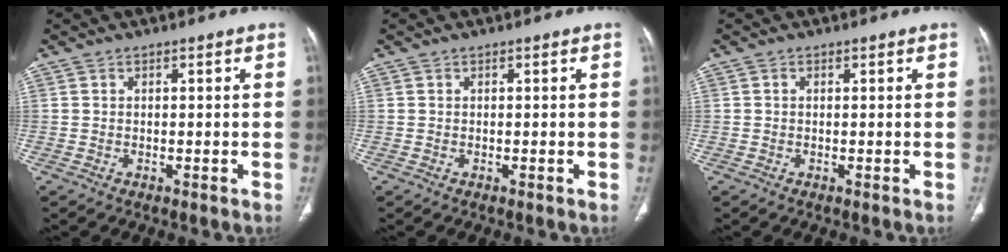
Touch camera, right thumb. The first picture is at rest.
{"total": 0.0}
{"total": 0.0}